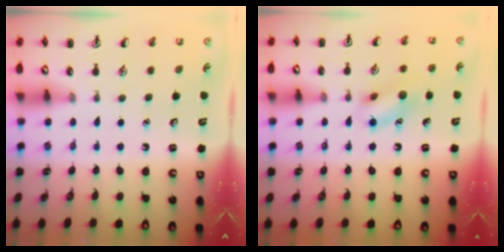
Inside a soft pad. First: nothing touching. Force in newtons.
{"total": 10.9, "press": 10.8, "slide": 1.0}